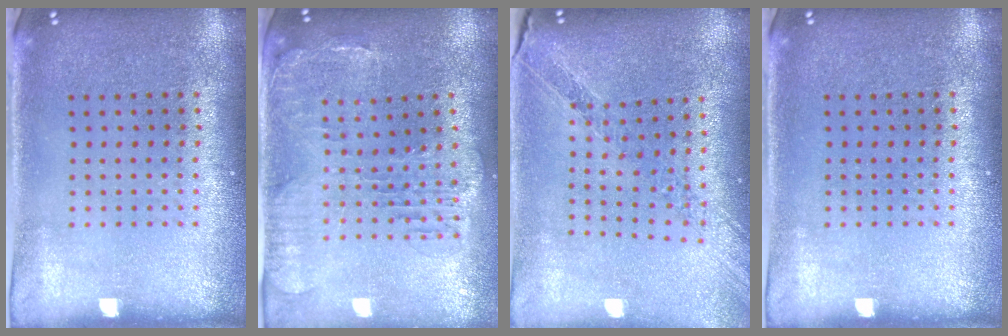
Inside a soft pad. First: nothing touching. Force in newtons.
{"total": 1.5, "press": 1.4, "slide": 0.4}
{"total": 1.1, "press": 1.1, "slide": 0.1}
{"total": 0.0}